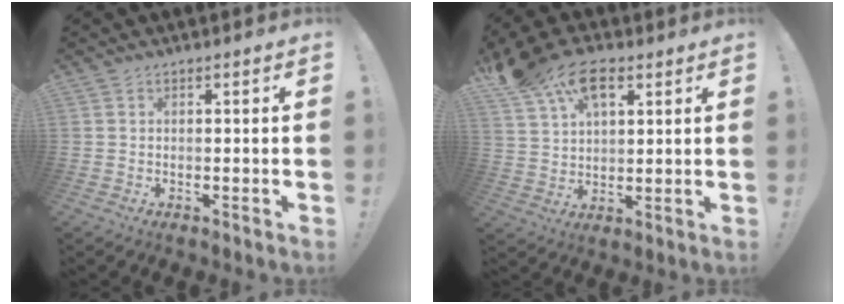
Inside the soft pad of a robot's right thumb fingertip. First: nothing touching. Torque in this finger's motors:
{"motor_torque": [-0.71, 1.36, 0.42, -0.04, 0.11]}